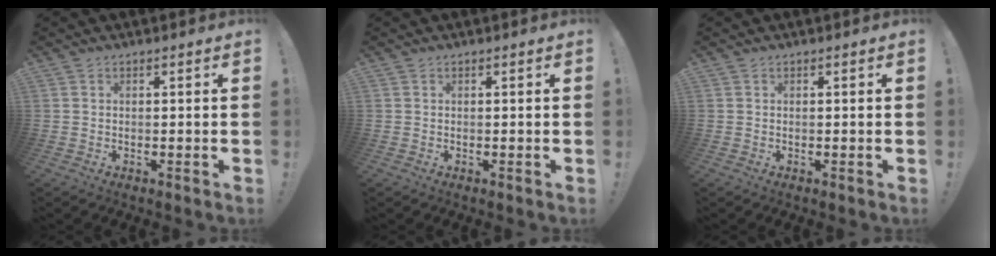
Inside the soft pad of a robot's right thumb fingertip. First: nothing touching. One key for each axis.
{"total": 0.0}
{"total": 0.0}